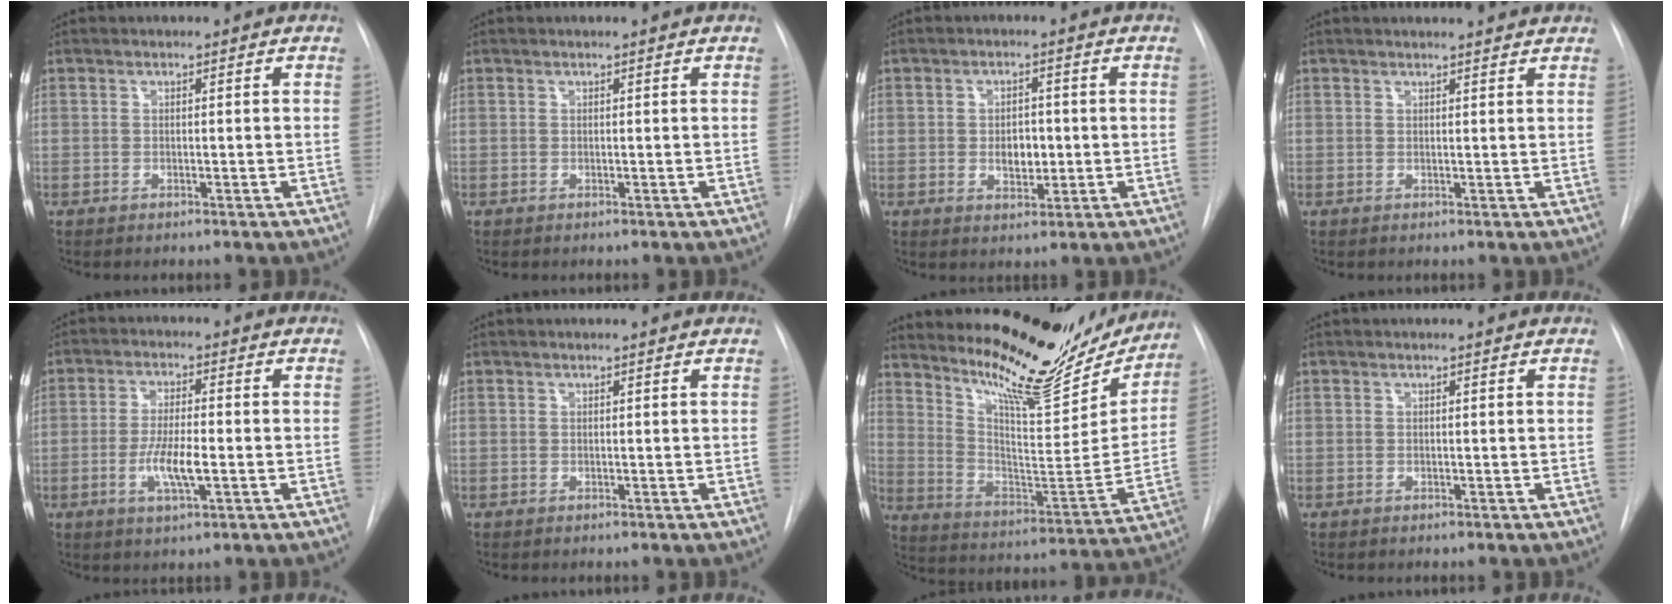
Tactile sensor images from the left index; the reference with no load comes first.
{"total": 0.5, "force": [0.5, 0.0, 0.1], "torque": [0.001, 0.004, 0.008]}
{"total": 3.9, "force": [-0.2, 2.5, 3.0], "torque": [-0.041, 0.001, 0.002]}
{"total": 5.3, "force": [5.2, 0.5, 1.2], "torque": [-0.015, 0.013, 0.049]}
{"total": 6.2, "force": [-1.5, 1.2, 5.9], "torque": [-0.117, -0.007, -0.028]}
{"total": 1.4, "force": [1.3, -0.1, 0.4], "torque": [-0.008, 0.009, 0.016]}
{"total": 21.4, "force": [19.1, 4.7, 8.5], "torque": [-0.135, -0.050, 0.276]}
{"total": 0.8, "force": [0.8, -0.1, 0.2], "torque": [-0.003, 0.007, 0.012]}